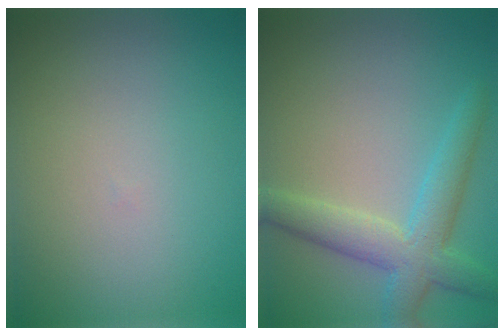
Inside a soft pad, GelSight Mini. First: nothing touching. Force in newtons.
{"total": 4.7, "press": 4.7, "slide": 0.1}